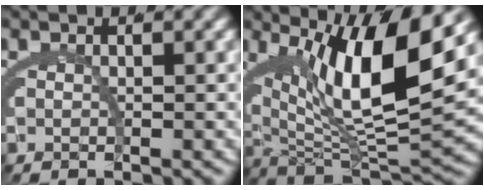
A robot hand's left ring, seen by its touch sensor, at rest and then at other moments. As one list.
[{"total": 12.6, "force": [3.1, 5.0, 11.2], "torque": [-0.175, -0.004, 0.060]}]